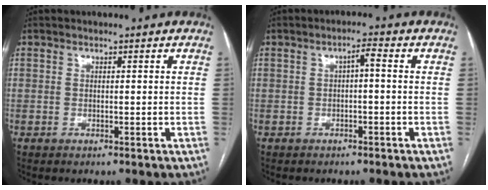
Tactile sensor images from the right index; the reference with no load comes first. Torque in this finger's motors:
{"motor_torque": [0.39, 0.02, 0.13, 0.03]}